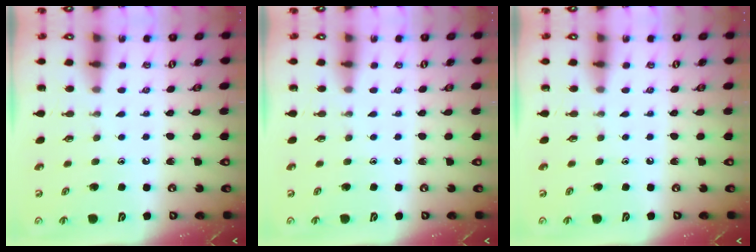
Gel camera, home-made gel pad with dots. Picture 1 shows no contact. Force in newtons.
{"total": 0.0}
{"total": 0.0}